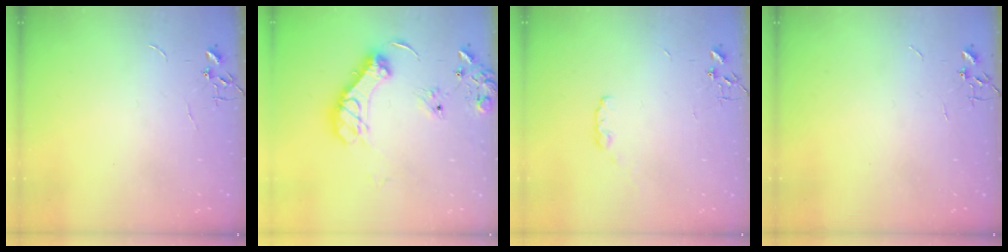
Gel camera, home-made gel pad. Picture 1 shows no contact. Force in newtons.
{"total": 15.9, "press": 15.8, "slide": 1.5}
{"total": 4.8, "press": 4.8, "slide": 0.7}
{"total": 0.0}